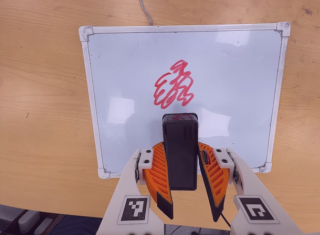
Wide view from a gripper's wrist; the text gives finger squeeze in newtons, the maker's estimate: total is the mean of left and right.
{"total": 7.8, "left": 7.2, "right": 8.5}